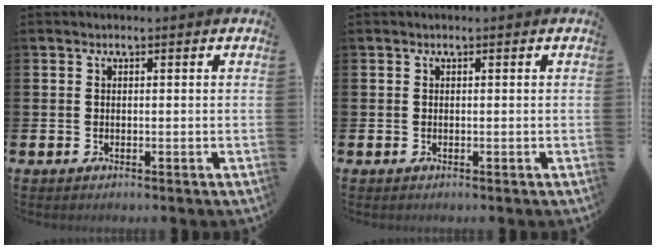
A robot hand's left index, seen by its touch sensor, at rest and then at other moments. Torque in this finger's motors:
{"motor_torque": [0.00, 0.02, -0.01, 0.00]}